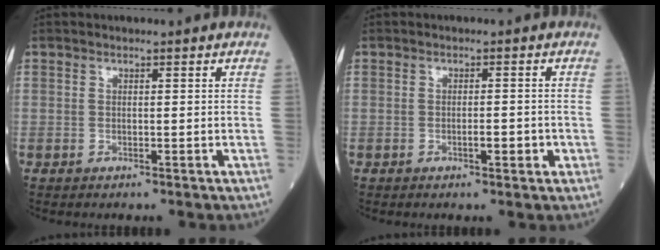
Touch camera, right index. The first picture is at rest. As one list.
[{"total": 2.1, "force": [-0.7, 0.6, 1.9], "torque": [-0.033, 0.000, -0.006]}]